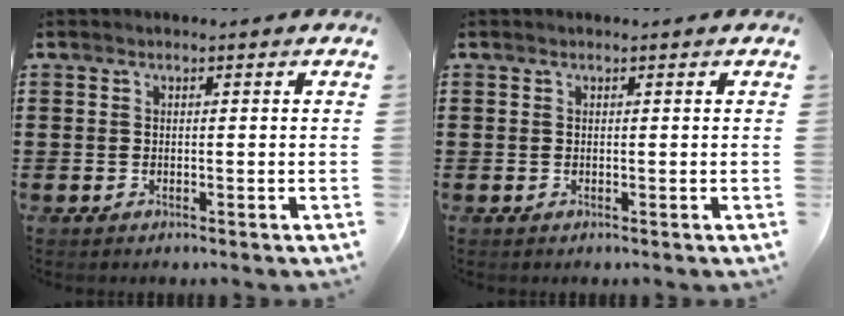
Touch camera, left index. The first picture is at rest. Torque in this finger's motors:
{"motor_torque": [0.47, 0.49, -0.03, 0.01]}